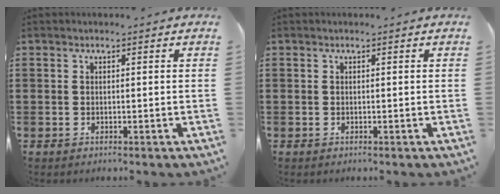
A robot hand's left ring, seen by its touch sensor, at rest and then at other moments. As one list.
[{"total": 0.0}]